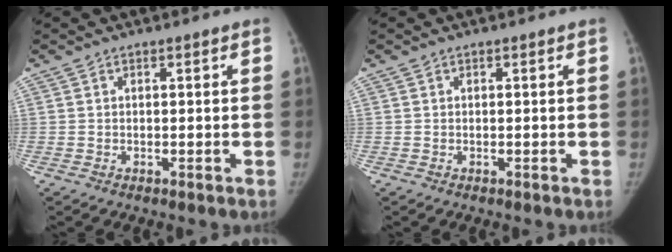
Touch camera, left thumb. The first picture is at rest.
{"total": 0.0}